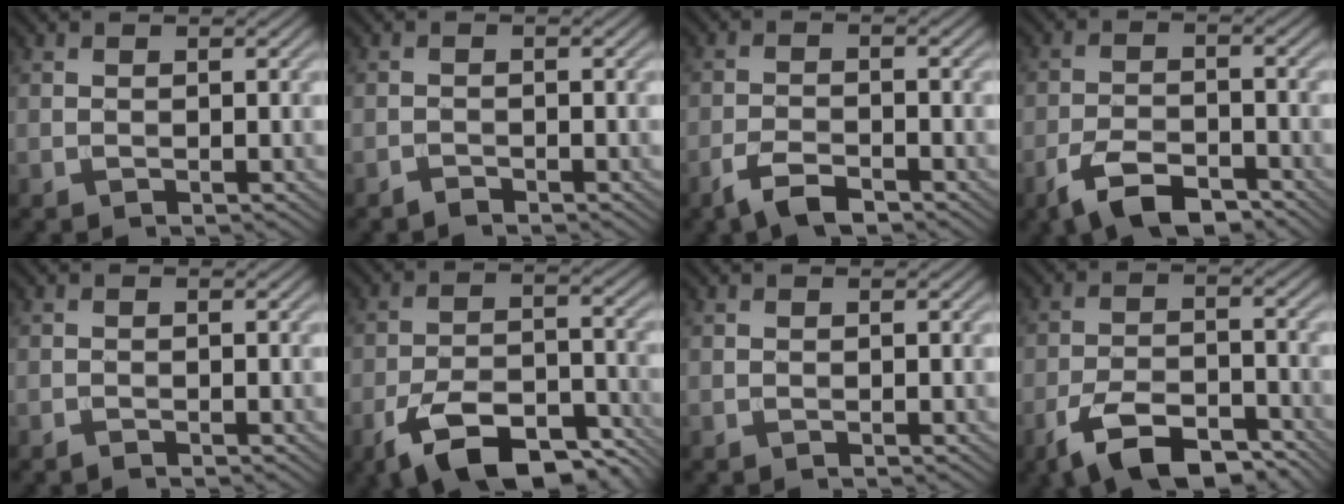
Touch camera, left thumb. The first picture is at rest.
{"total": 1.0, "force": [-0.9, 0.2, 0.3], "torque": [-0.004, 0.001, -0.020]}
{"total": 4.4, "force": [-3.2, 1.4, 2.7], "torque": [-0.055, -0.001, -0.065]}
{"total": 7.5, "force": [-5.1, 2.9, 4.6], "torque": [-0.083, -0.001, -0.100]}
{"total": 0.5, "force": [-0.5, 0.1, 0.2], "torque": [-0.003, 0.001, -0.010]}
{"total": 12.9, "force": [-8.6, 5.3, 8.1], "torque": [-0.145, -0.005, -0.152]}
{"total": 0.0}
{"total": 10.4, "force": [-7.1, 4.2, 6.4], "torque": [-0.109, -0.002, -0.133]}